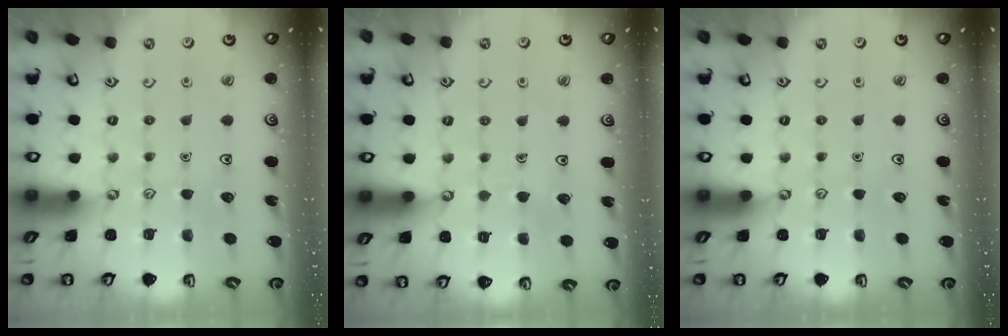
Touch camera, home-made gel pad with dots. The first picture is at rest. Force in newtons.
{"total": 3.6, "press": 3.5, "slide": 0.3}
{"total": 0.0}